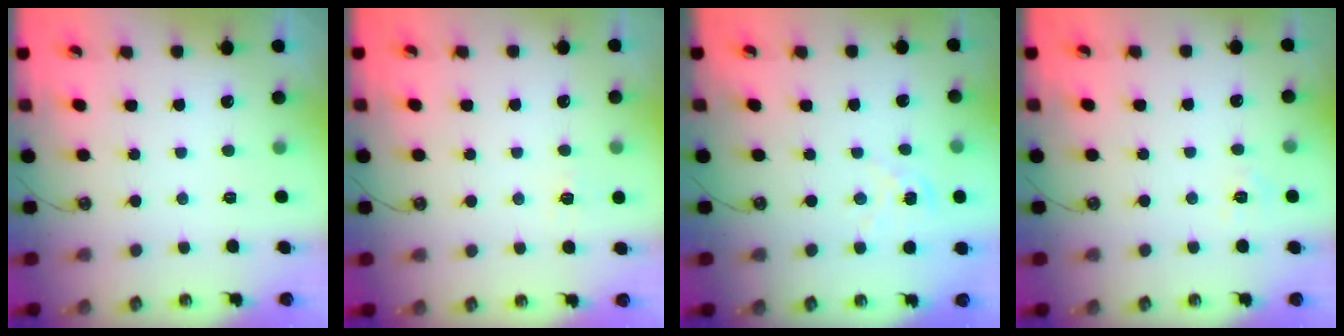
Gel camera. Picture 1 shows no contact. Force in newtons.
{"total": 5.6, "press": 5.6, "slide": 0.6}
{"total": 1.6, "press": 1.6, "slide": 0.2}
{"total": 7.0, "press": 7.0, "slide": 0.7}